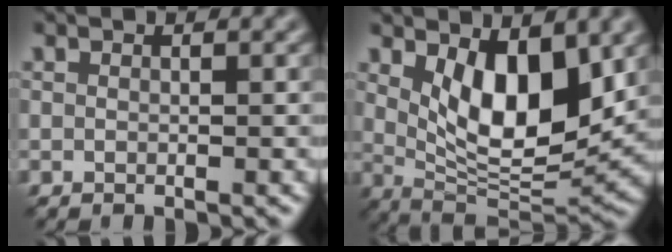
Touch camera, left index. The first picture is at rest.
{"total": 8.3, "force": [2.4, 3.6, 7.1], "torque": [-0.119, -0.024, 0.047]}